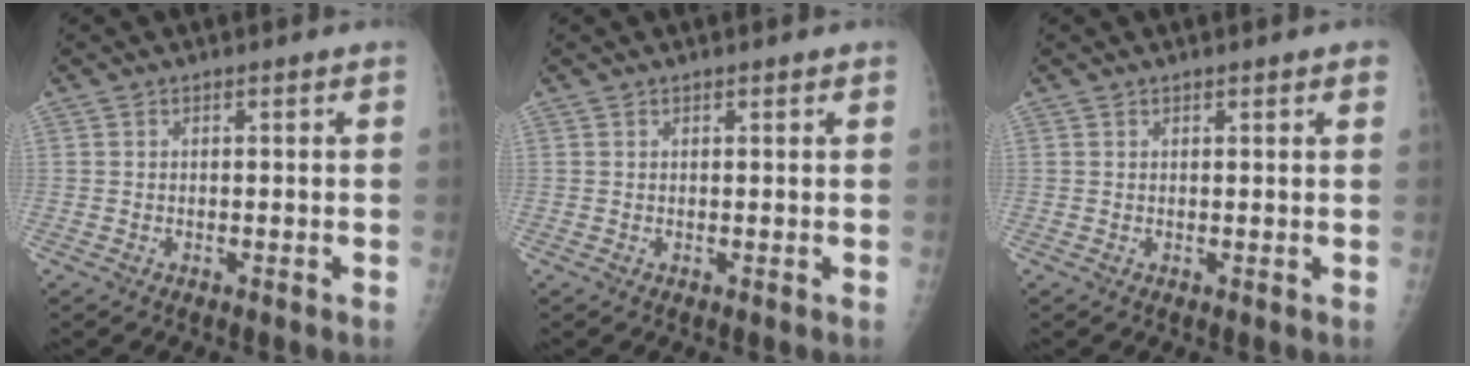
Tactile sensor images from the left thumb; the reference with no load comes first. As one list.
[{"total": 0.6, "force": [0.5, 0.2, 0.3], "torque": [-0.003, -0.002, 0.006]}, {"total": 1.8, "force": [1.2, 0.4, 1.2], "torque": [-0.012, -0.001, 0.012]}]